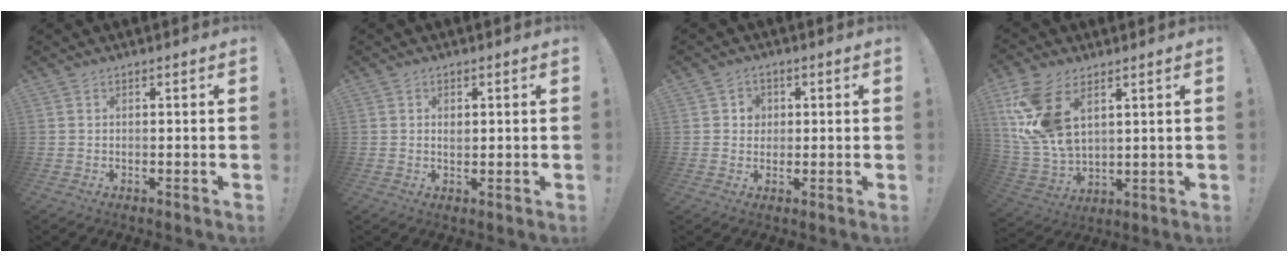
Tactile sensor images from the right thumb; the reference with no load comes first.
{"total": 1.4, "force": [0.6, 0.8, 0.9], "torque": [-0.003, -0.004, 0.007]}
{"total": 3.9, "force": [0.8, 3.6, 1.2], "torque": [-0.019, 0.001, 0.013]}
{"total": 15.6, "force": [7.1, 9.1, 10.5], "torque": [-0.225, -0.035, 0.134]}